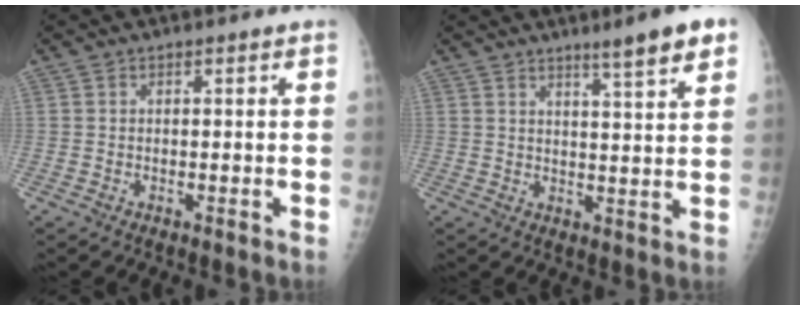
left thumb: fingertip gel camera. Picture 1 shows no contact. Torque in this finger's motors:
{"motor_torque": [0.70, 0.28, 0.36, -0.29, 0.05]}